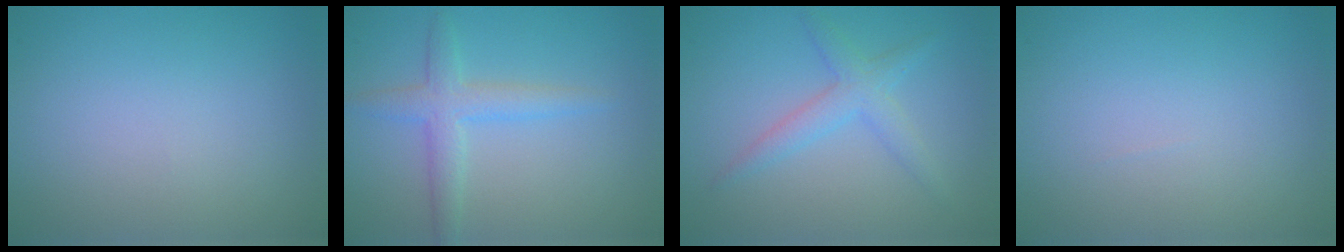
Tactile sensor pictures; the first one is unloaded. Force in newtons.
{"total": 2.9, "press": 2.9, "slide": 0.1}
{"total": 2.5, "press": 2.5, "slide": 0.1}
{"total": 0.0}